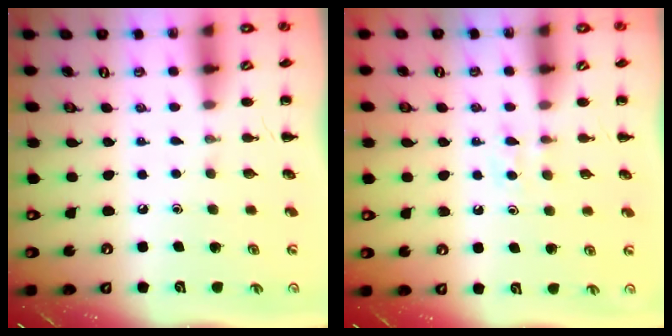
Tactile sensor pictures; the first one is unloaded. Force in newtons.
{"total": 3.5, "press": 3.3, "slide": 1.2}